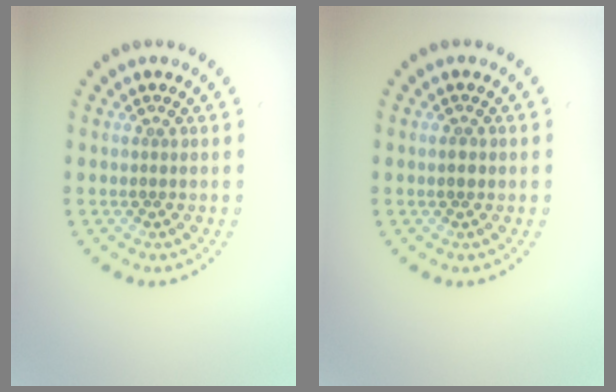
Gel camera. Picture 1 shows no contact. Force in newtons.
{"total": 1.1, "press": 1.1, "slide": 0.1}